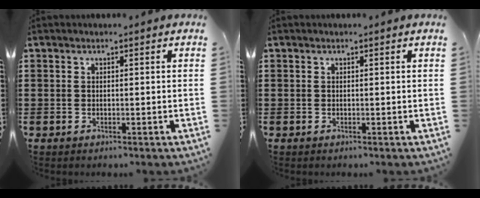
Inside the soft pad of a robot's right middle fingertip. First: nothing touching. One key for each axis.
{"total": 0.0}